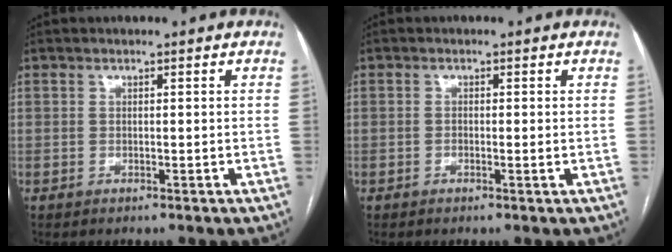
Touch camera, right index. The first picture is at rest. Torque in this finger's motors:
{"motor_torque": [-0.09, 0.24, -0.05, -0.01]}